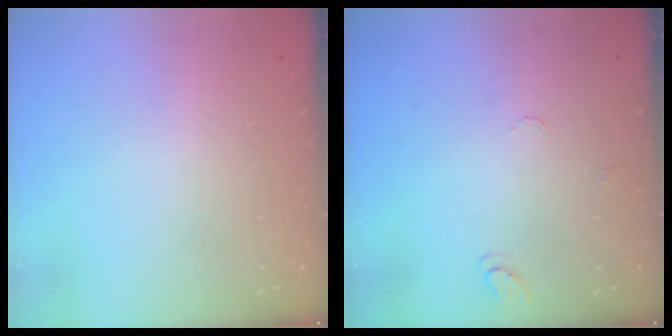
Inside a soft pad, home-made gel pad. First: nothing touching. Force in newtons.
{"total": 6.3, "press": 6.3, "slide": 0.5}